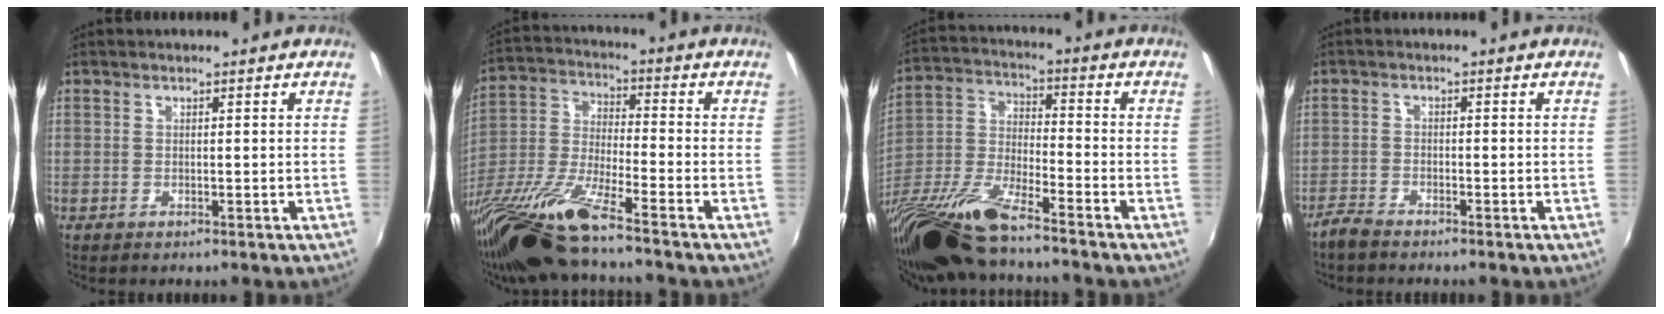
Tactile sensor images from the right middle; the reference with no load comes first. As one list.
[{"total": 15.6, "force": [-12.6, -0.2, 9.2], "torque": [-0.184, -0.035, -0.248]}, {"total": 17.7, "force": [-13.7, 2.7, 11.0], "torque": [-0.230, -0.041, -0.270]}, {"total": 2.8, "force": [-2.6, 0.5, 0.9], "torque": [-0.033, -0.006, -0.054]}]